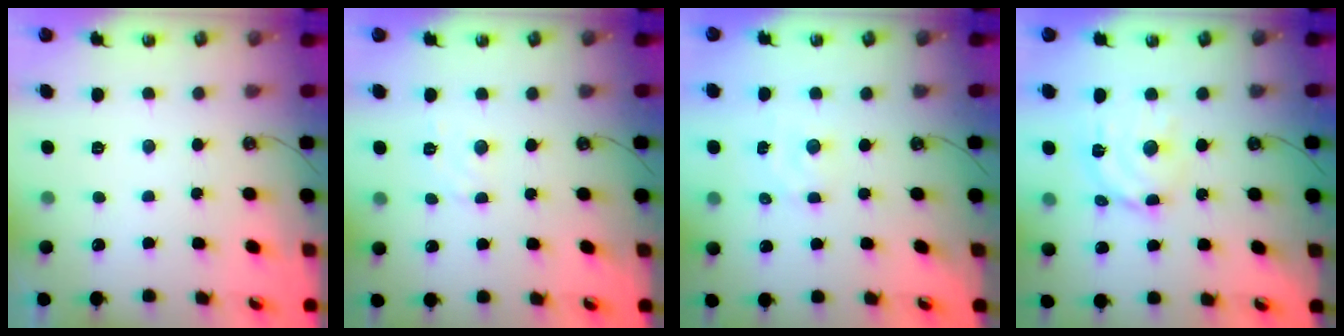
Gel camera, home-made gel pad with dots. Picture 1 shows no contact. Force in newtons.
{"total": 5.2, "press": 5.1, "slide": 0.6}
{"total": 2.2, "press": 2.2, "slide": 0.3}
{"total": 10.9, "press": 10.9, "slide": 0.8}